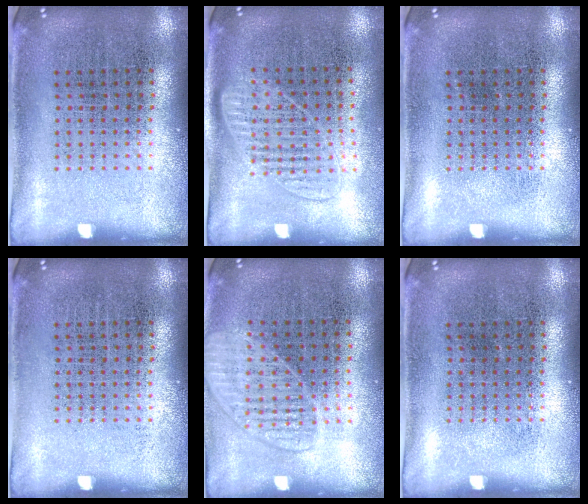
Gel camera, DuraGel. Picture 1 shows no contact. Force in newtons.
{"total": 1.3, "press": 1.2, "slide": 0.6}
{"total": 0.0}
{"total": 0.0}
{"total": 1.5, "press": 1.4, "slide": 0.5}
{"total": 0.0}